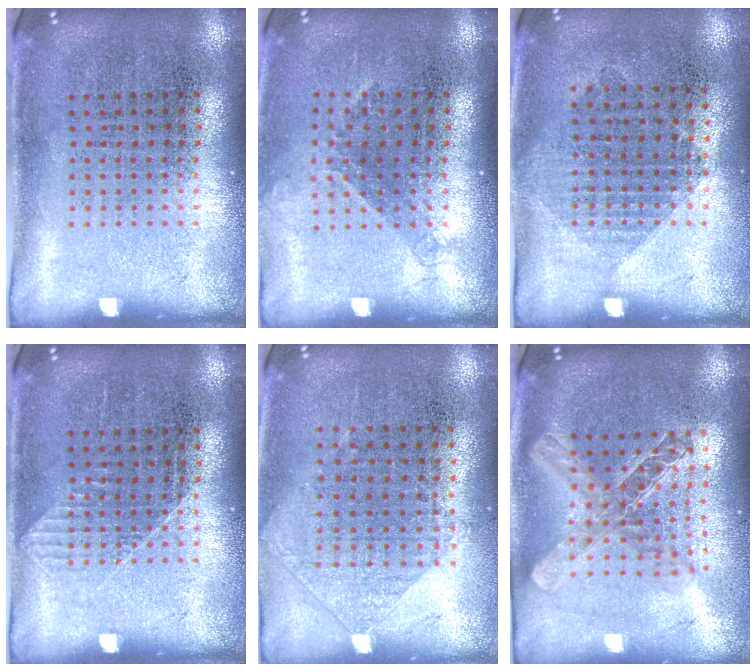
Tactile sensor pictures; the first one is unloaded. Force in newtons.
{"total": 1.2, "press": 0.9, "slide": 0.8}
{"total": 1.0, "press": 0.9, "slide": 0.5}
{"total": 0.8, "press": 0.8, "slide": 0.2}
{"total": 0.9, "press": 0.9, "slide": 0.3}
{"total": 2.0, "press": 1.7, "slide": 1.1}